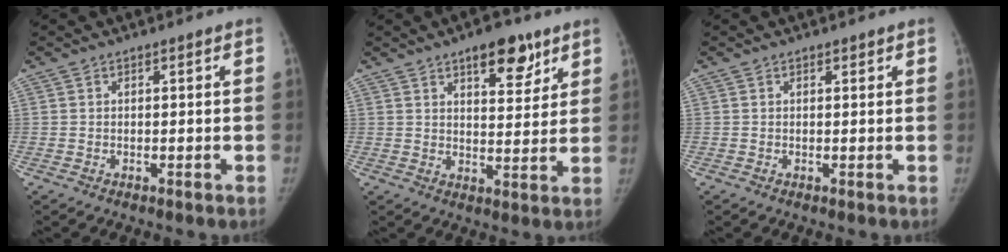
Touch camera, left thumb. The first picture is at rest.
{"total": 9.7, "force": [6.0, 4.2, 6.3], "torque": [-0.060, -0.031, 0.087]}
{"total": 0.7, "force": [0.5, 0.4, 0.3], "torque": [-0.002, -0.003, 0.006]}